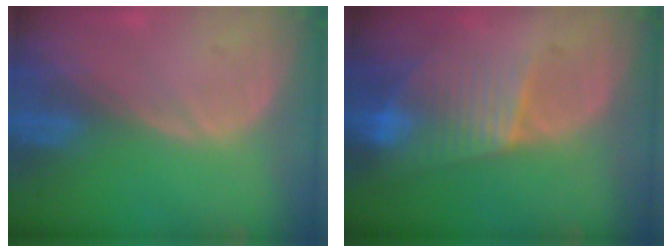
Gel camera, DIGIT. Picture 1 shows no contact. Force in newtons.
{"total": 7.5, "press": 7.0, "slide": 2.8}